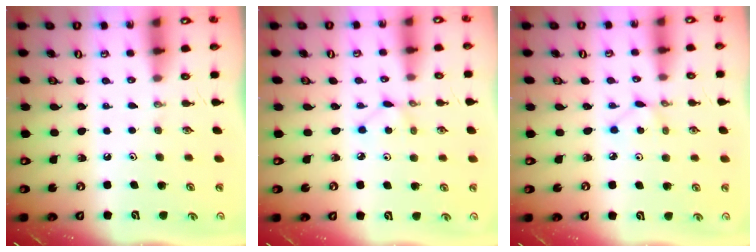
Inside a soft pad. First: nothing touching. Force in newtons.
{"total": 2.7, "press": 2.6, "slide": 0.3}
{"total": 2.7, "press": 2.6, "slide": 0.3}